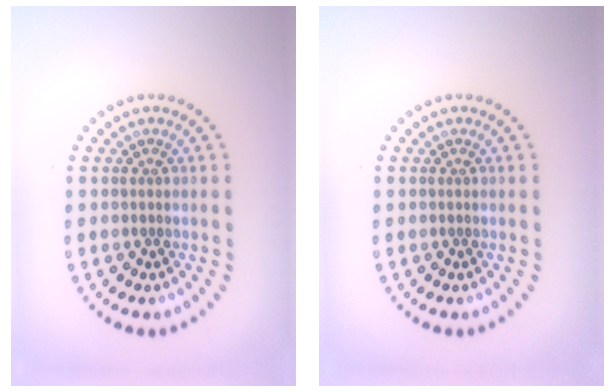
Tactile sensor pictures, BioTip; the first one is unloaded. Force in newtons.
{"total": 0.0}